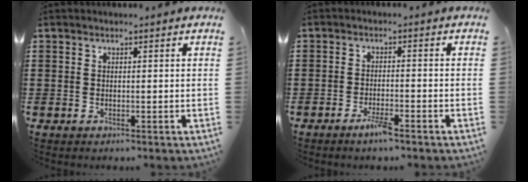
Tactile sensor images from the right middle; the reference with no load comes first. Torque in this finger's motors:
{"motor_torque": [1.21, -0.92, 0.12, 0.05]}